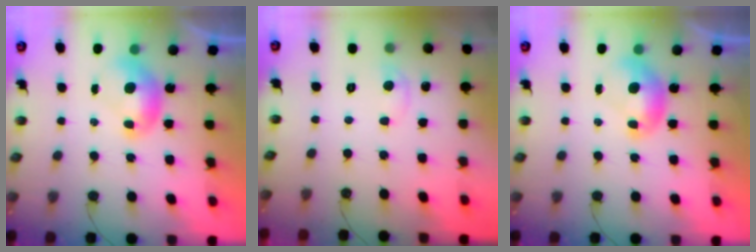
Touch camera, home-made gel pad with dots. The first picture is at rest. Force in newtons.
{"total": 1.0, "press": 0.7, "slide": 0.7}
{"total": 0.0}